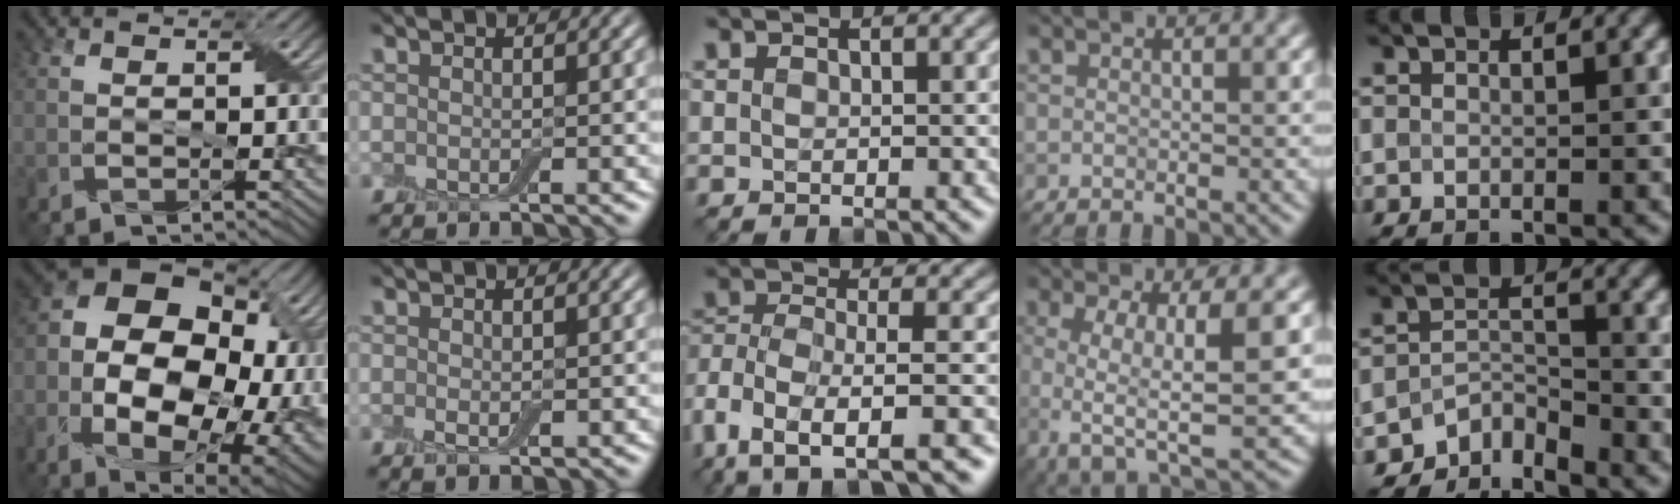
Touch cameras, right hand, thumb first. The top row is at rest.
{"thumb": {"total": 21.8, "force": [-3.7, 14.7, 15.6], "torque": [-0.295, -0.043, -0.032]}, "index": {"total": 1.4, "force": [-0.2, 0.6, 1.2], "torque": [-0.023, -0.005, -0.001]}, "middle": {"total": 9.0, "force": [-5.6, 3.6, 5.9], "torque": [-0.111, 0.005, -0.095]}, "ring": {"total": 7.3, "force": [-0.4, 2.5, 6.9], "torque": [-0.114, -0.012, -0.007]}, "little": {"total": 2.8, "force": [-2.6, 0.8, 0.6], "torque": [-0.006, 0.007, -0.054]}}